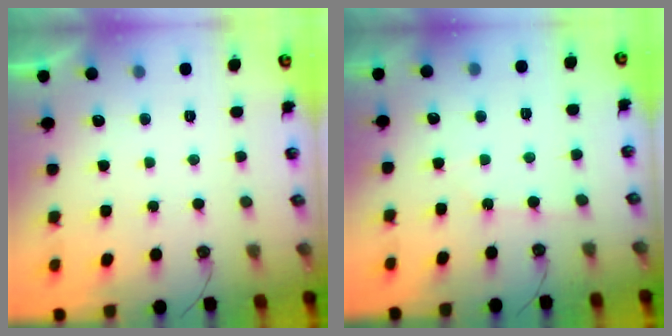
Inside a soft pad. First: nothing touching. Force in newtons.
{"total": 3.0, "press": 2.9, "slide": 0.4}